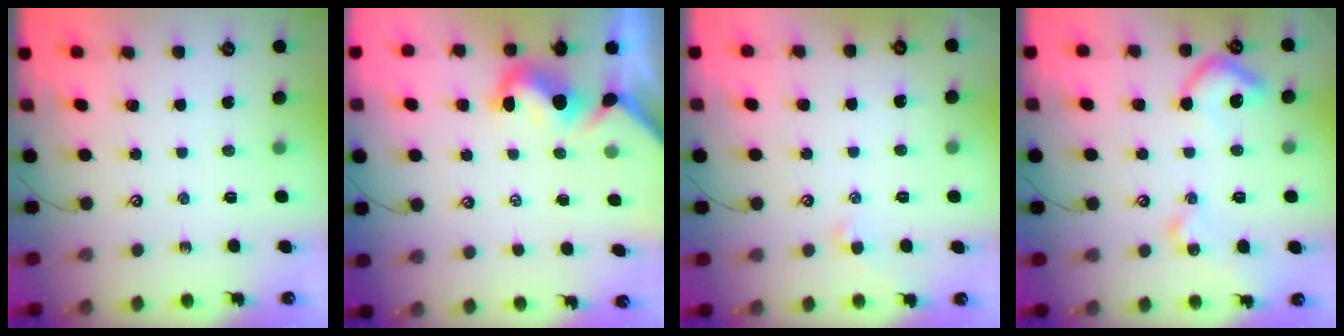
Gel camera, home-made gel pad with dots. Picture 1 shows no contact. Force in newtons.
{"total": 1.7, "press": 1.6, "slide": 0.6}
{"total": 0.5, "press": 0.0, "slide": 0.5}
{"total": 8.2, "press": 8.2, "slide": 1.1}